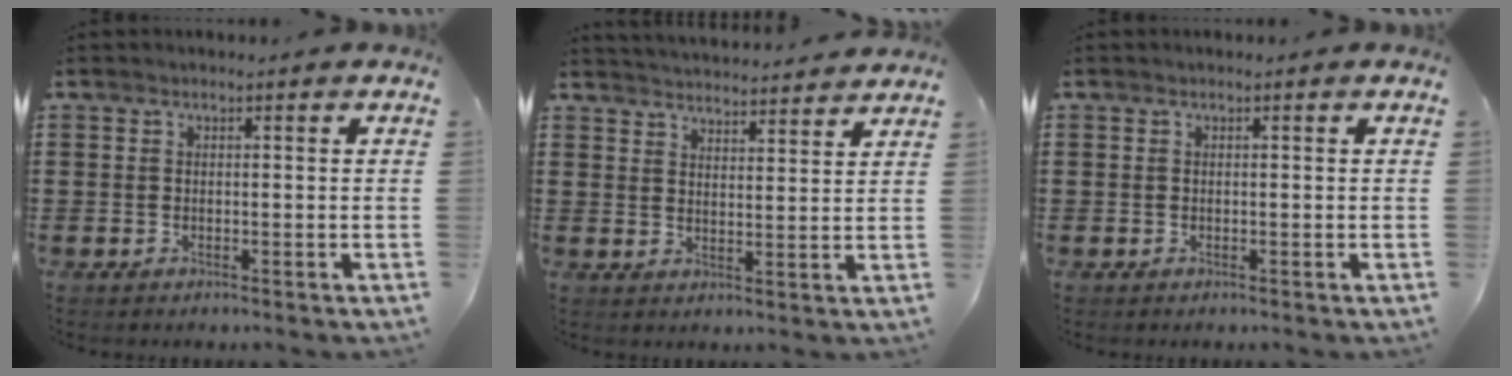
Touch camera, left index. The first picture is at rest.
{"total": 3.8, "force": [3.7, -0.3, -0.2], "torque": [-0.009, -0.021, 0.066]}
{"total": 0.0}